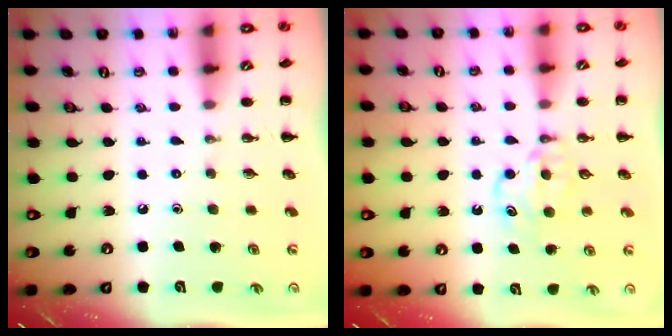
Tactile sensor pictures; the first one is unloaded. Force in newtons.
{"total": 5.5, "press": 5.3, "slide": 1.7}